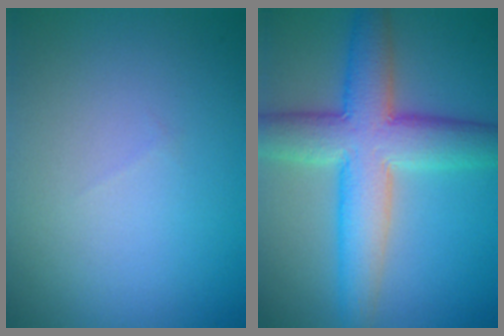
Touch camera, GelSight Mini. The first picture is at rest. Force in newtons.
{"total": 8.6, "press": 8.6, "slide": 0.5}